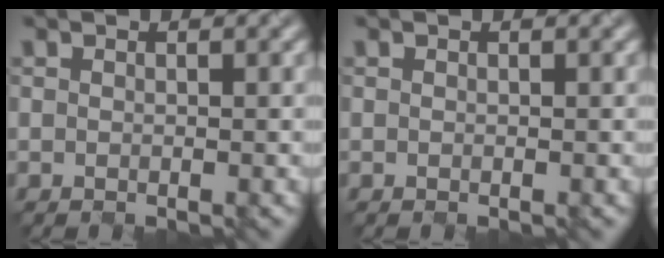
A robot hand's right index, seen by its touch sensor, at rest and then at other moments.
{"total": 0.0}